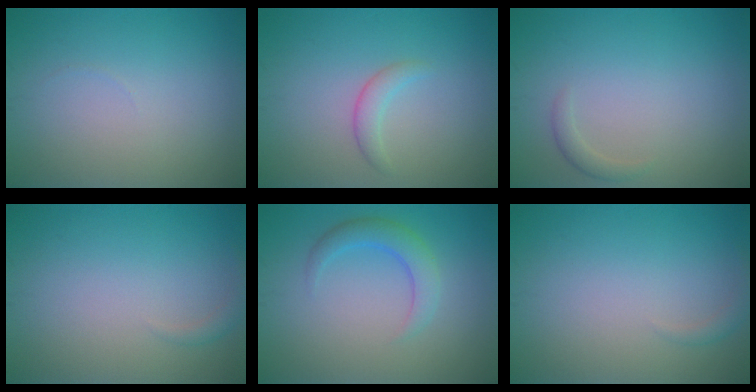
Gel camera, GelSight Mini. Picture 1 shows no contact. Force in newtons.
{"total": 1.6, "press": 1.6, "slide": 0.2}
{"total": 1.0, "press": 1.0, "slide": 0.0}
{"total": 0.9, "press": 0.9, "slide": 0.1}
{"total": 2.8, "press": 2.8, "slide": 0.2}
{"total": 0.9, "press": 0.9, "slide": 0.1}